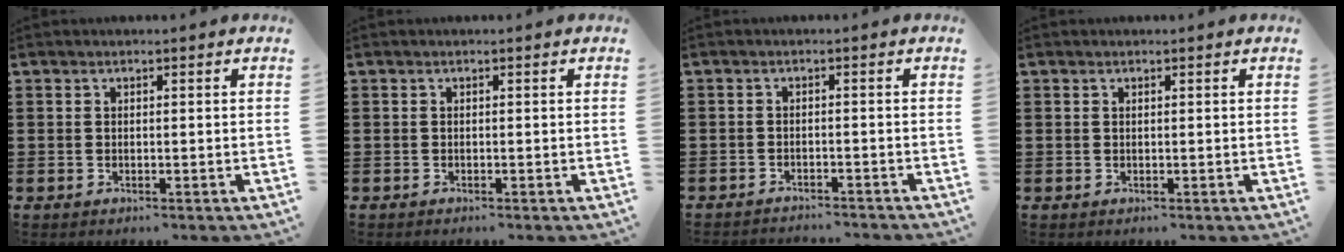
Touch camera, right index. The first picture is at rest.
{"total": 0.0}
{"total": 1.7, "force": [-1.7, 0.0, 0.0], "torque": [-0.006, 0.001, -0.037]}
{"total": 0.0}